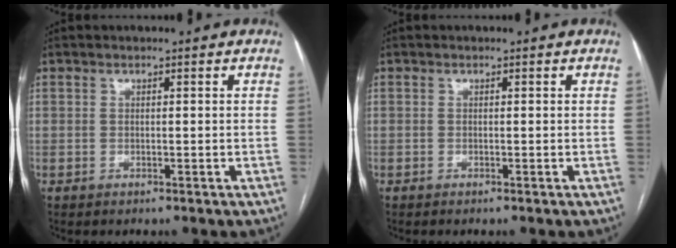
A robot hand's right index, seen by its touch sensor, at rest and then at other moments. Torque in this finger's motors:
{"motor_torque": [-0.06, -0.07, 0.00, 0.01]}